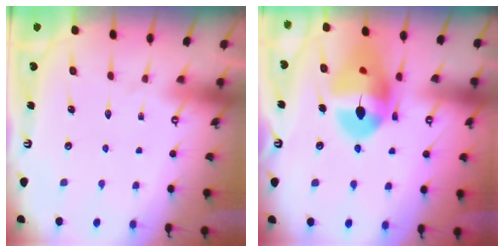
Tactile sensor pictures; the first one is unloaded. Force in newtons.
{"total": 17.9, "press": 17.8, "slide": 2.1}